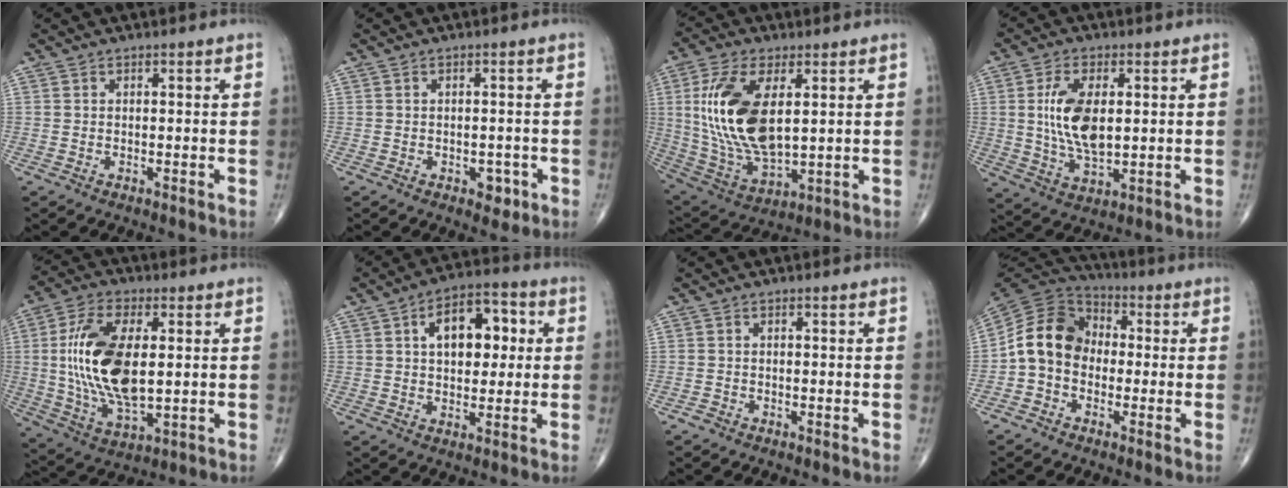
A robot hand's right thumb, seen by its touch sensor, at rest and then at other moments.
{"total": 2.8, "force": [-1.2, 1.8, 1.8], "torque": [-0.008, 0.004, -0.012]}
{"total": 18.4, "force": [3.4, 9.0, 15.7], "torque": [-0.320, -0.018, 0.076]}
{"total": 11.1, "force": [1.4, 5.5, 9.6], "torque": [-0.184, -0.011, 0.033]}
{"total": 18.1, "force": [1.6, 8.7, 15.8], "torque": [-0.311, -0.011, 0.034]}
{"total": 12.0, "force": [2.7, 7.0, 9.4], "torque": [-0.108, 0.014, 0.036]}
{"total": 0.8, "force": [-0.6, 0.5, 0.3], "torque": [-0.002, 0.000, -0.014]}
{"total": 11.4, "force": [-1.3, 9.1, 6.7], "torque": [-0.113, 0.037, -0.042]}